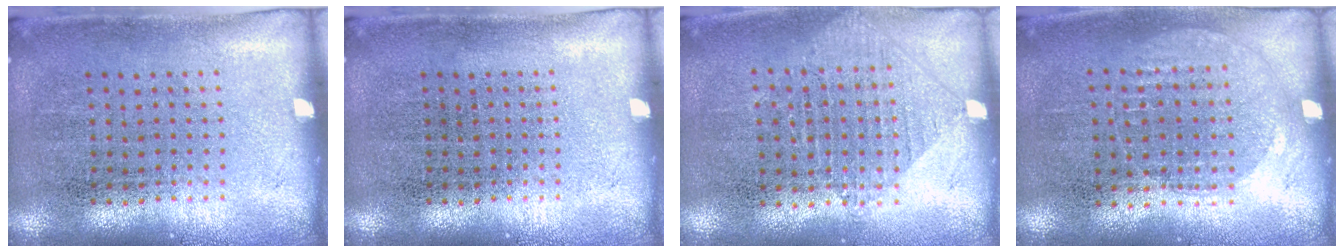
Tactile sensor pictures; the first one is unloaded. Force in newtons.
{"total": 0.0}
{"total": 0.9, "press": 0.8, "slide": 0.3}
{"total": 1.0, "press": 0.9, "slide": 0.4}